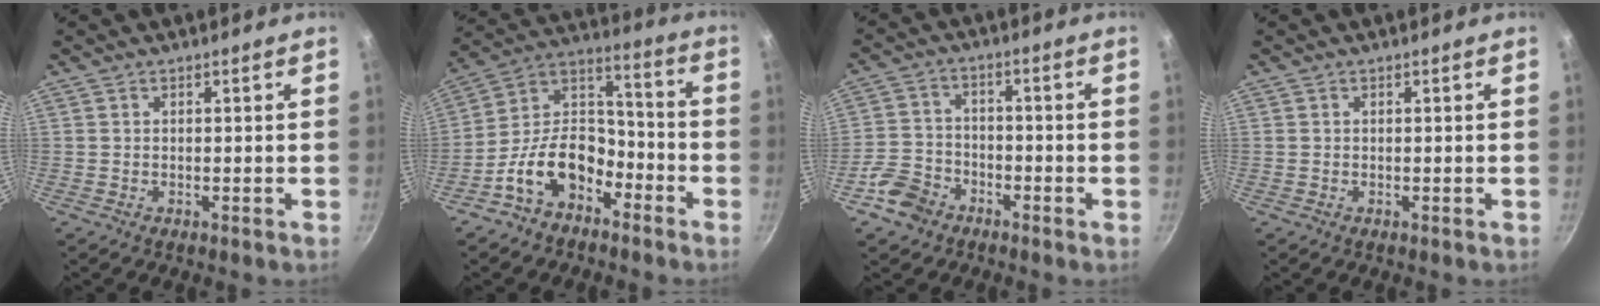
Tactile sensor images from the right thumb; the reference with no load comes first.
{"total": 15.0, "force": [-7.7, 9.4, 8.8], "torque": [-0.118, 0.083, -0.156]}
{"total": 7.4, "force": [-4.3, 5.3, 2.7], "torque": [-0.039, 0.037, -0.089]}
{"total": 0.0}